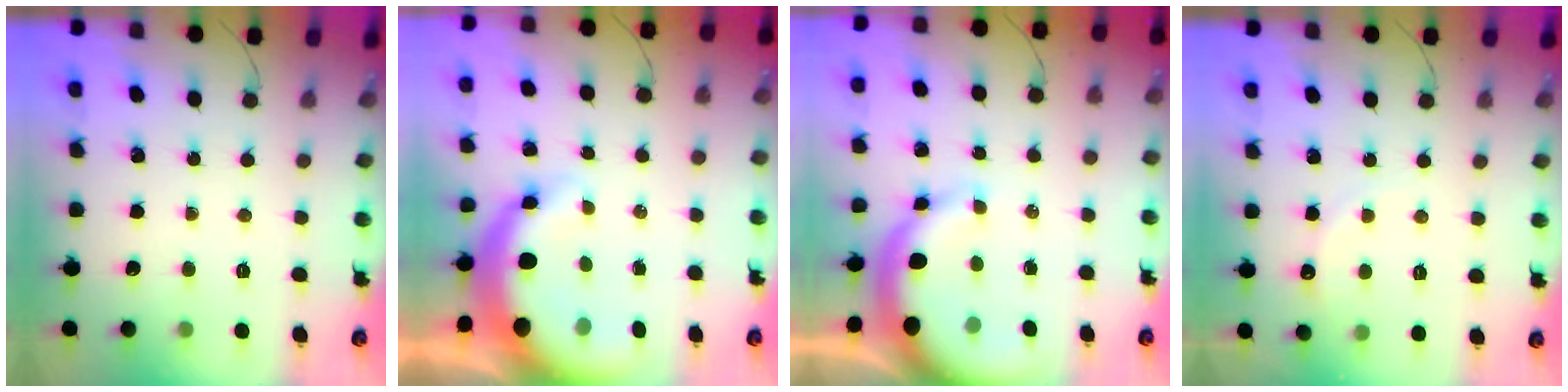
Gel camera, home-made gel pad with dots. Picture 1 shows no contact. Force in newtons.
{"total": 10.4, "press": 10.2, "slide": 2.0}
{"total": 11.9, "press": 11.7, "slide": 2.3}
{"total": 6.1, "press": 5.9, "slide": 1.5}